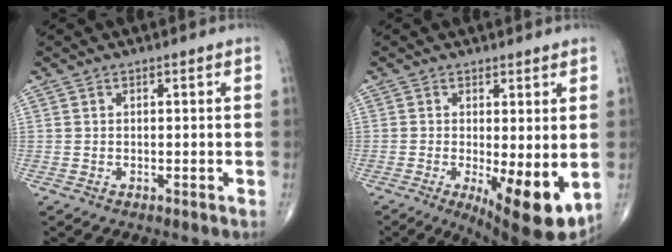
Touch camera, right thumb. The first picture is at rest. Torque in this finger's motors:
{"motor_torque": [1.71, 1.87, 0.57, -0.51, 0.36]}